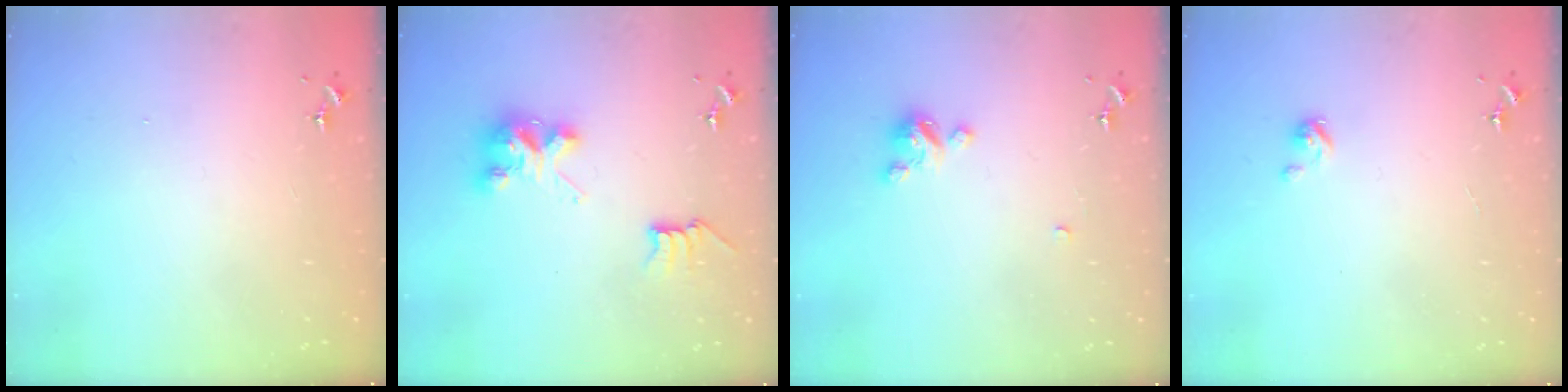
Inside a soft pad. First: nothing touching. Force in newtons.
{"total": 8.3, "press": 8.3, "slide": 0.3}
{"total": 4.3, "press": 4.3, "slide": 0.2}
{"total": 2.9, "press": 2.9, "slide": 0.2}